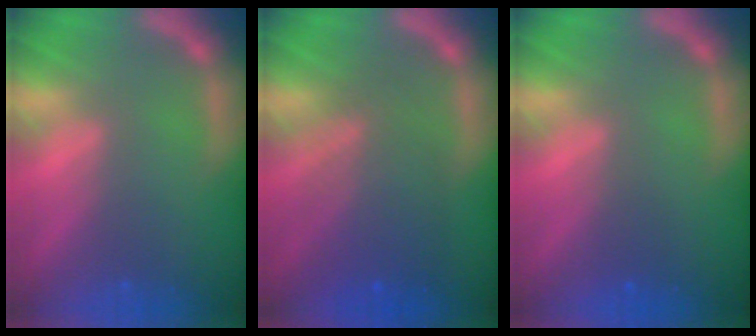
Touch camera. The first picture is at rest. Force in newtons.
{"total": 6.6}
{"total": 1.0}